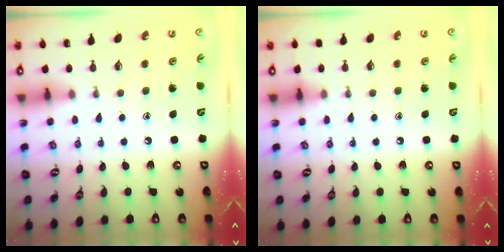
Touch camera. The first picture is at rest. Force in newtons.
{"total": 3.6, "press": 3.6, "slide": 0.4}